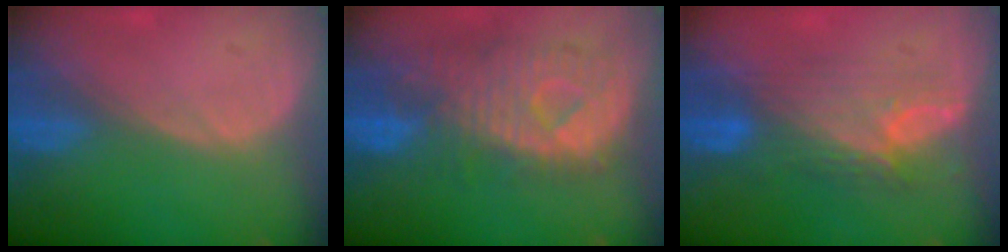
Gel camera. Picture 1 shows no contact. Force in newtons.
{"total": 10.7, "press": 9.5, "slide": 4.9}
{"total": 7.3, "press": 7.1, "slide": 1.3}